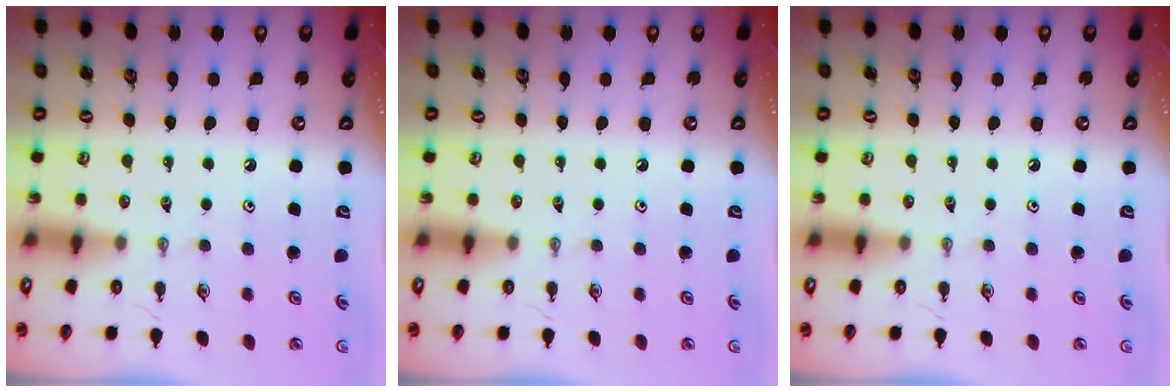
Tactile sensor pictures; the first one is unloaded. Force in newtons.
{"total": 0.0}
{"total": 0.0}